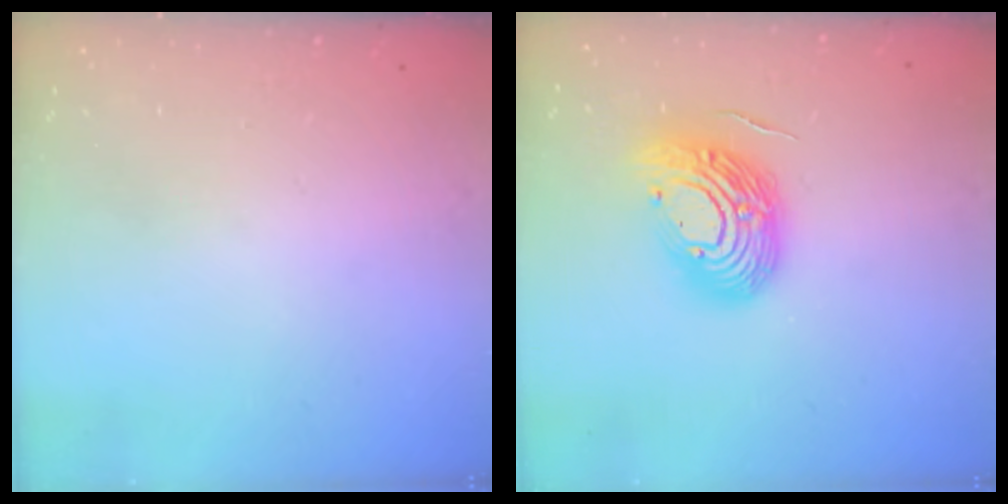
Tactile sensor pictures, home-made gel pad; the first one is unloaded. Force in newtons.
{"total": 15.7, "press": 15.7, "slide": 1.1}